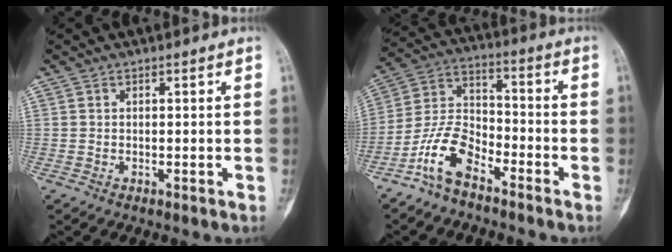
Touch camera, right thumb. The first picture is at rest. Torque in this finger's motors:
{"motor_torque": [0.23, 0.37, 0.90, -0.58, 0.07]}